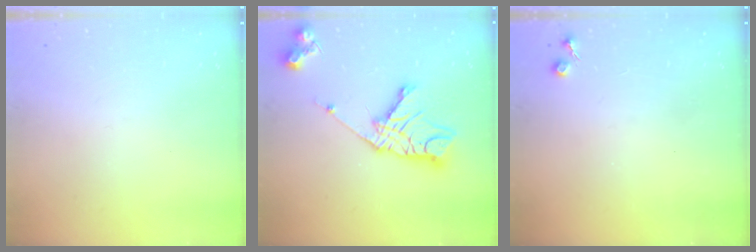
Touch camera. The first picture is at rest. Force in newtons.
{"total": 14.8, "press": 14.7, "slide": 1.3}
{"total": 4.0, "press": 4.0, "slide": 0.6}